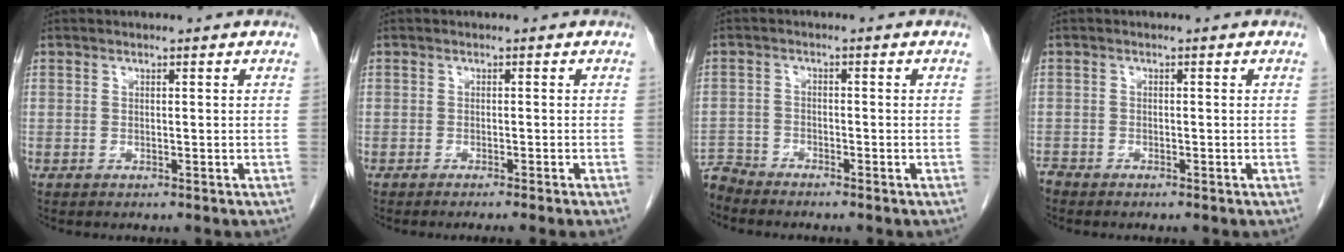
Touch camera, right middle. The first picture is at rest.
{"total": 3.0, "force": [-2.4, -0.9, 1.6], "torque": [-0.012, 0.004, -0.031]}
{"total": 3.7, "force": [-3.6, 0.1, -0.5], "torque": [0.017, -0.010, -0.070]}
{"total": 1.1, "force": [-1.1, 0.2, 0.0], "torque": [-0.001, -0.002, -0.021]}